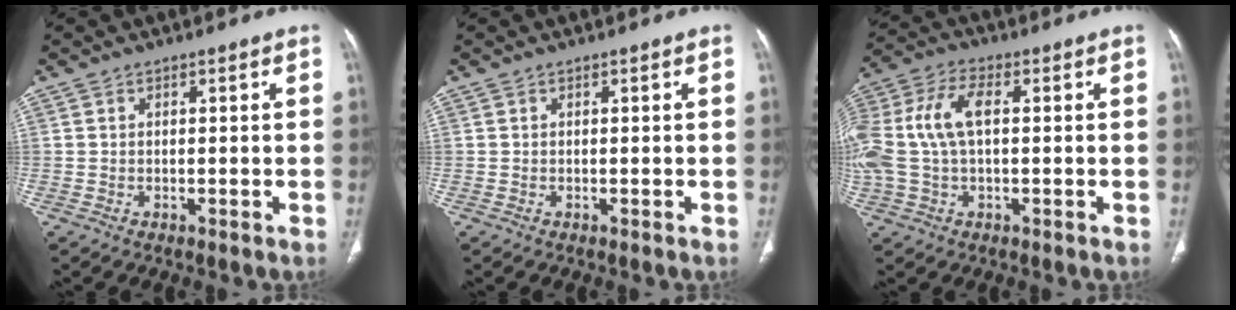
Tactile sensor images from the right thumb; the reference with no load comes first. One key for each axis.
{"total": 0.0}
{"total": 14.2, "fx": 1.4, "fy": 7.7, "fz": 11.8, "tx": -0.280, "ty": 0.031, "tz": 0.028}